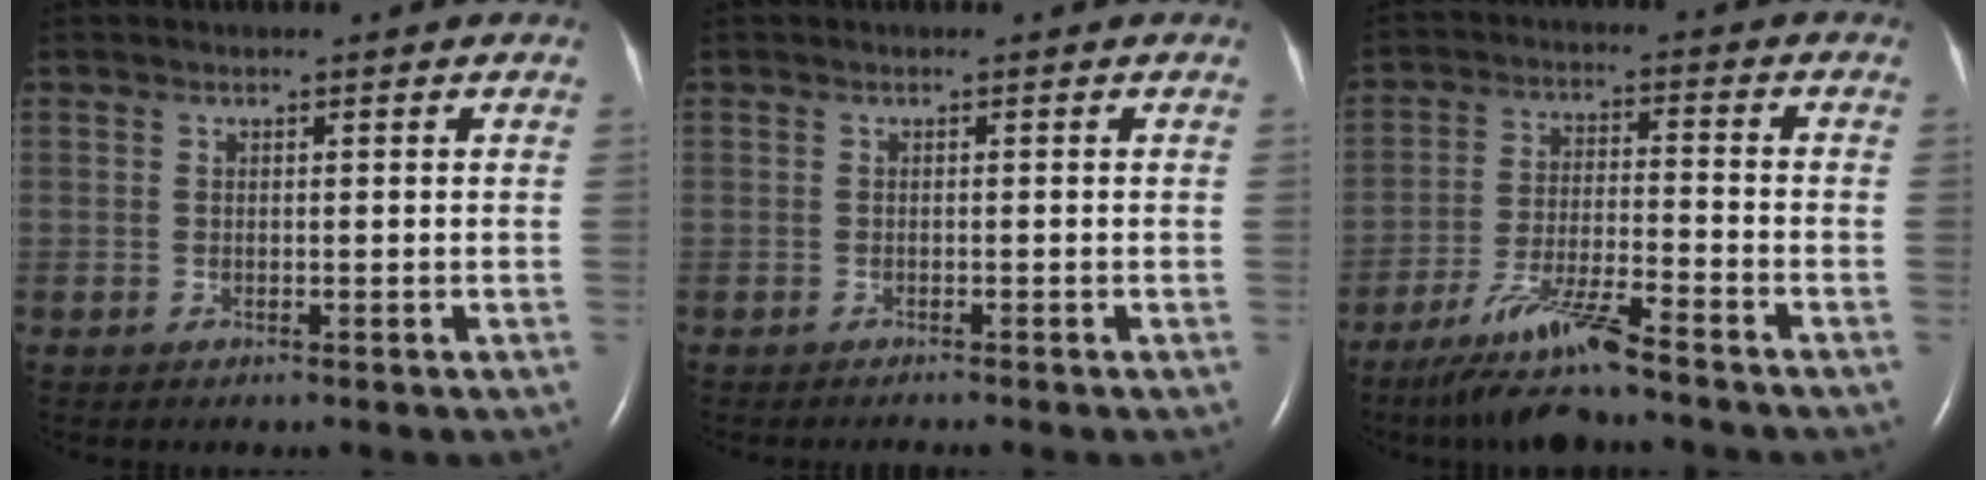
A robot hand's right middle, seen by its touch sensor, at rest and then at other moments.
{"total": 1.6, "force": [-1.3, -0.4, 0.7], "torque": [-0.008, 0.000, -0.015]}
{"total": 9.4, "force": [-7.6, -0.2, 5.5], "torque": [-0.109, -0.030, -0.139]}